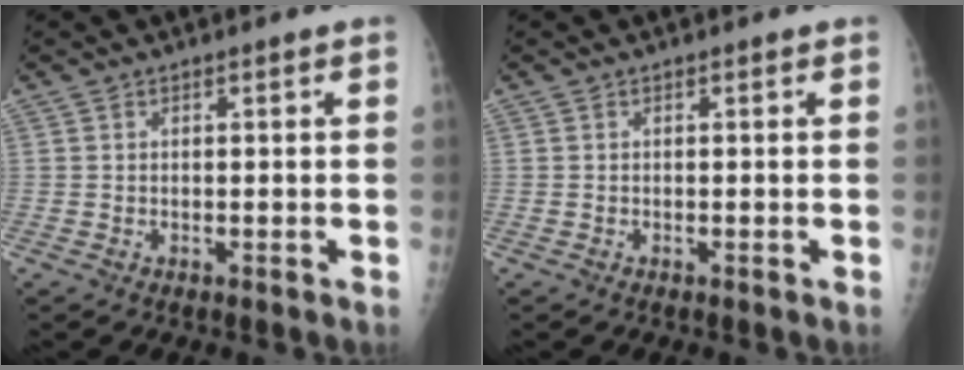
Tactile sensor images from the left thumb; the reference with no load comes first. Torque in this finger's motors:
{"motor_torque": [0.00, 0.02, -0.11, -0.07, 0.00]}